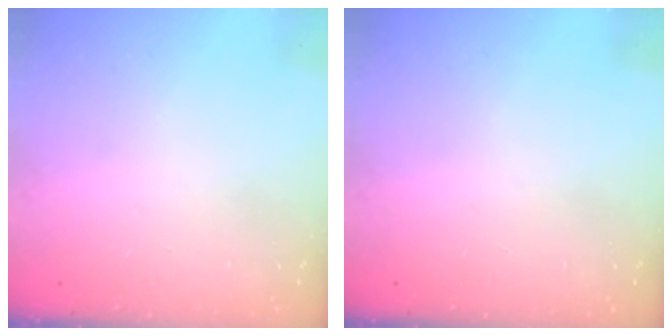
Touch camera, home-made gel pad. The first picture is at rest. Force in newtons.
{"total": 0.0}